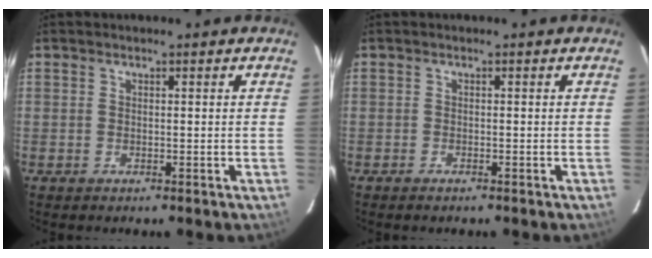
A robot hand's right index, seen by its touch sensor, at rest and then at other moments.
{"total": 0.9, "force": [-0.8, 0.2, 0.4], "torque": [-0.012, -0.001, -0.018]}